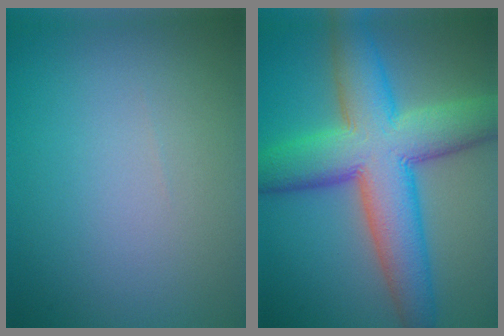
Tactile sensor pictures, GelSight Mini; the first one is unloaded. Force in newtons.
{"total": 11.2, "press": 11.2, "slide": 0.7}